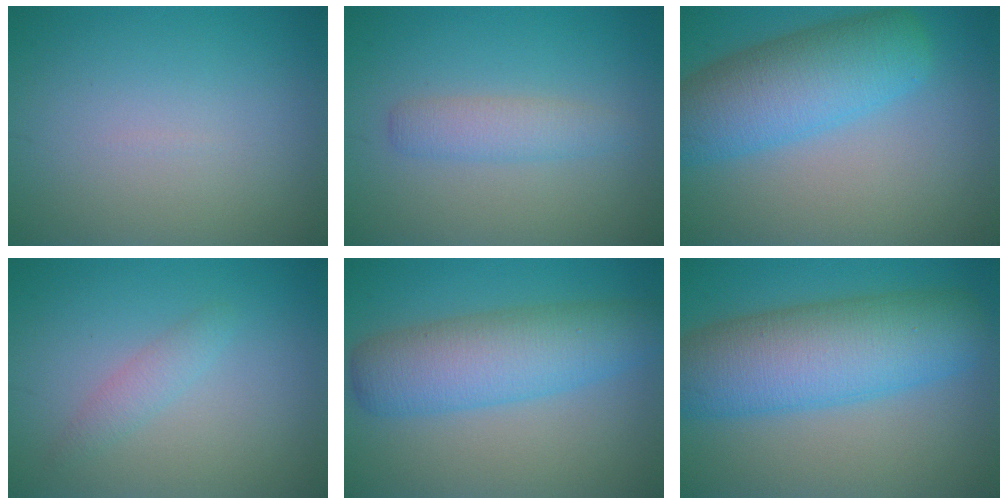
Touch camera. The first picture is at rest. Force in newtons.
{"total": 2.4, "press": 2.4, "slide": 0.1}
{"total": 7.9, "press": 7.9, "slide": 0.2}
{"total": 1.6, "press": 1.6, "slide": 0.2}
{"total": 7.0, "press": 7.0, "slide": 0.0}
{"total": 10.1, "press": 10.1, "slide": 0.3}